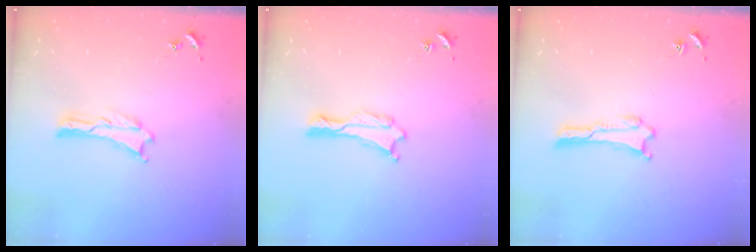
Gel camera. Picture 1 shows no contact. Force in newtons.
{"total": 0.0}
{"total": 0.0}